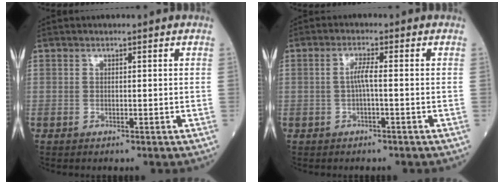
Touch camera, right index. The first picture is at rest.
{"total": 2.2, "force": [-0.3, 0.1, 2.2], "torque": [-0.041, 0.002, -0.006]}